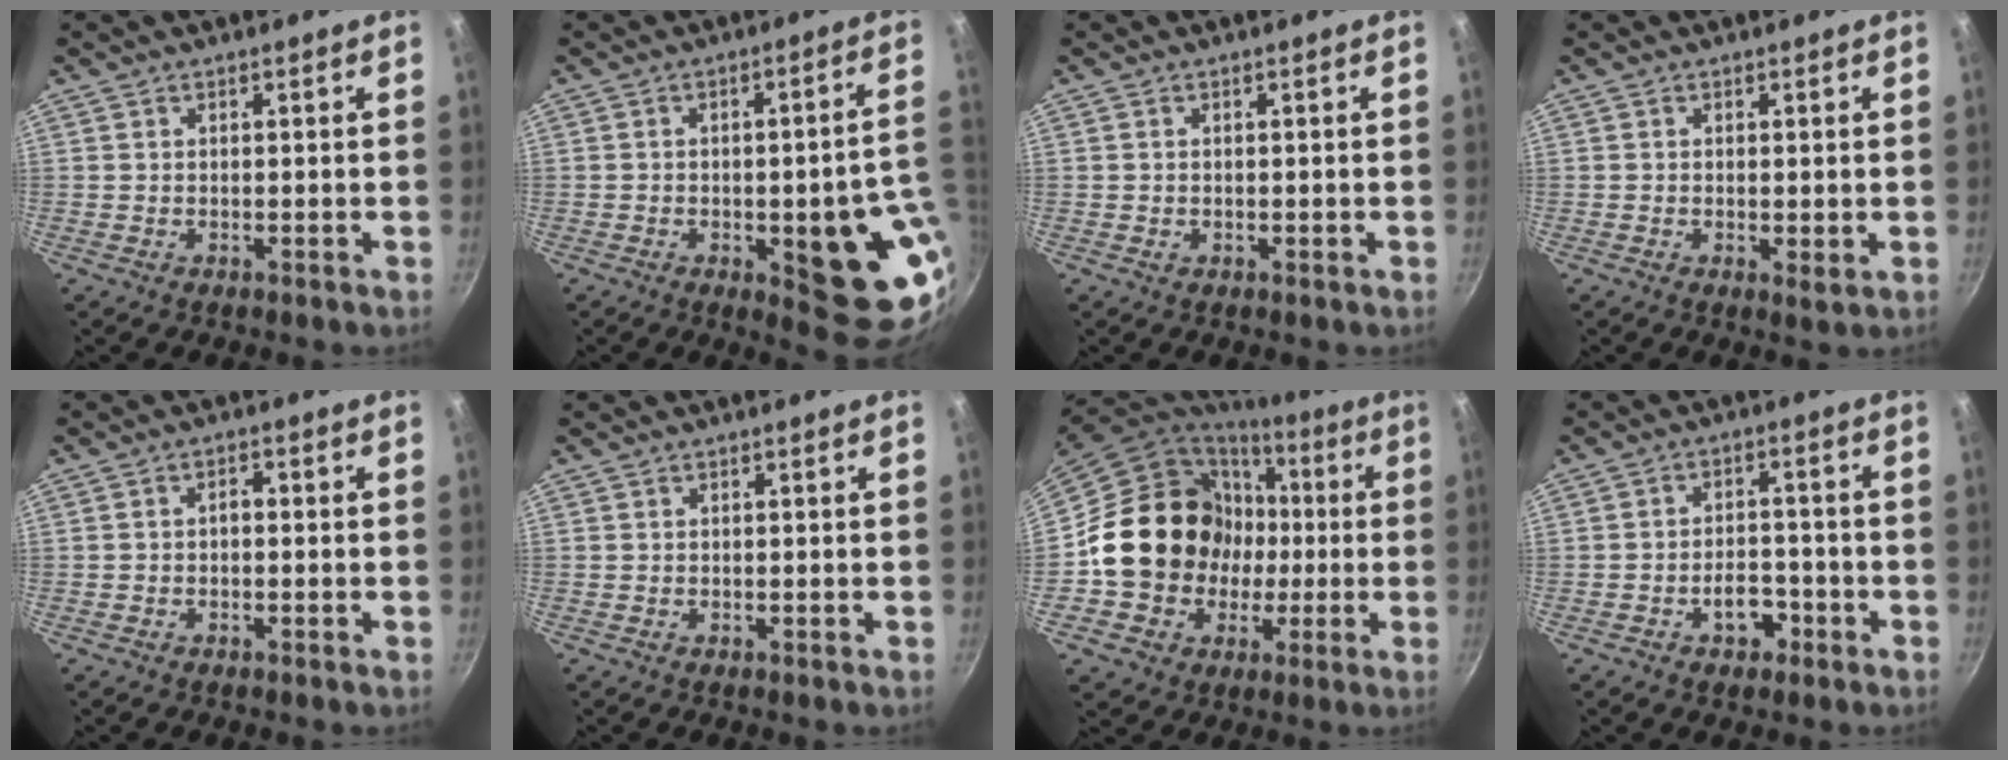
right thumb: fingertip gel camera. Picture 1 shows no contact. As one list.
[{"total": 18.7, "force": [-3.6, 6.6, 17.1], "torque": [-0.150, 0.009, -0.042]}, {"total": 0.0}, {"total": 2.0, "force": [-0.1, 0.7, 1.9], "torque": [-0.031, -0.008, -0.001]}, {"total": 1.7, "force": [-0.5, 1.1, 1.3], "torque": [-0.016, 0.012, -0.009]}, {"total": 0.0}, {"total": 19.3, "force": [-0.1, 17.6, 7.9], "torque": [-0.106, 0.030, 0.007]}, {"total": 5.5, "force": [-2.7, 3.4, 3.4], "torque": [-0.029, 0.024, -0.043]}]